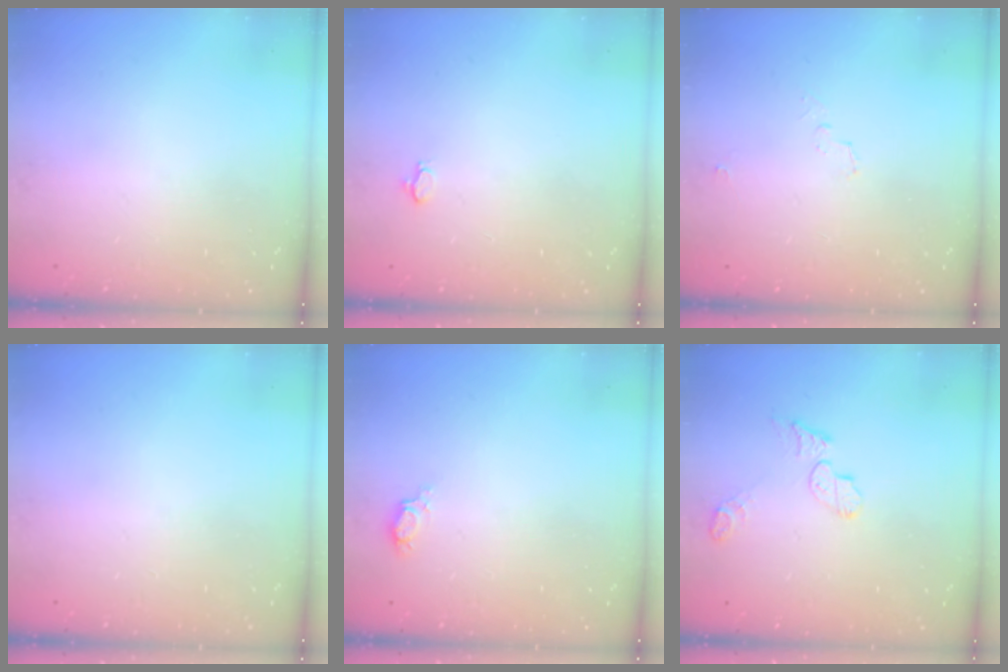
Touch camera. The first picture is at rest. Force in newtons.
{"total": 2.8, "press": 2.8, "slide": 0.3}
{"total": 3.7, "press": 3.3, "slide": 1.7}
{"total": 0.0}
{"total": 5.2, "press": 4.9, "slide": 1.7}
{"total": 6.8, "press": 6.8, "slide": 0.4}